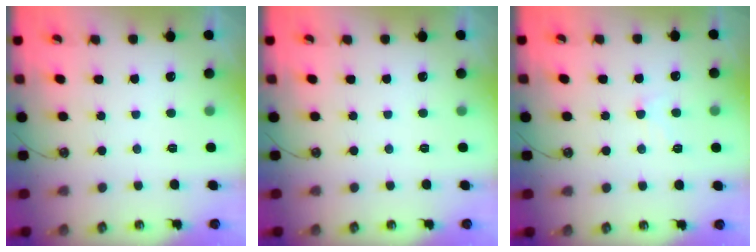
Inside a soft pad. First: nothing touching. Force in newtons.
{"total": 0.0}
{"total": 2.8, "press": 2.7, "slide": 0.6}